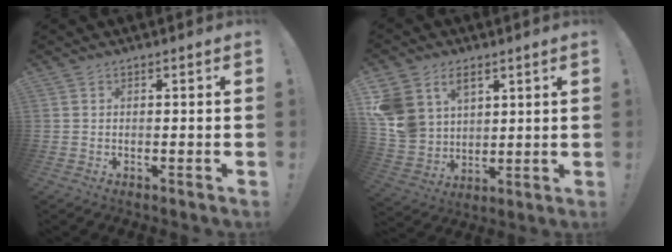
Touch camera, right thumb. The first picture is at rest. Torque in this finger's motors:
{"motor_torque": [1.91, 1.97, 0.53, -0.02, 0.09]}